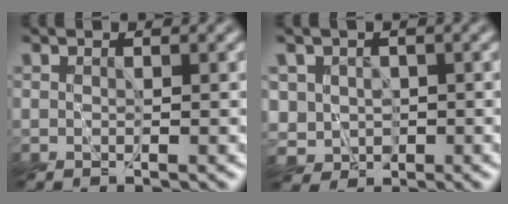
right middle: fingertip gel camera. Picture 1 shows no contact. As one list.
[{"total": 2.6, "force": [0.0, 2.5, 0.2], "torque": [-0.003, -0.002, -0.004]}]